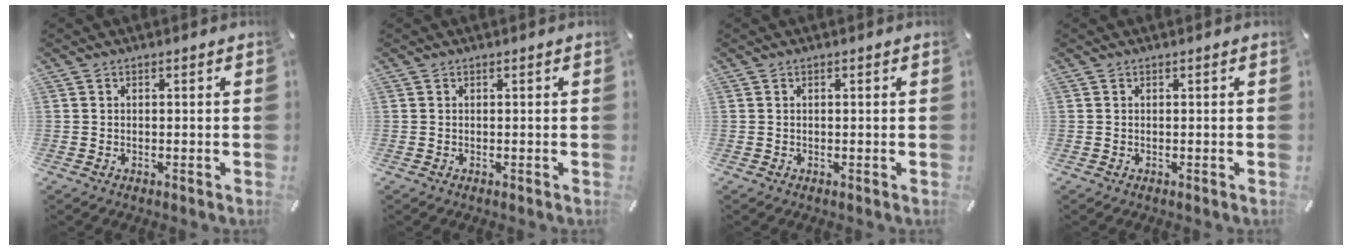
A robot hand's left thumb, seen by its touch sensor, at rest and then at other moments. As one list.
[{"total": 0.0}, {"total": 0.0}, {"total": 0.0}]